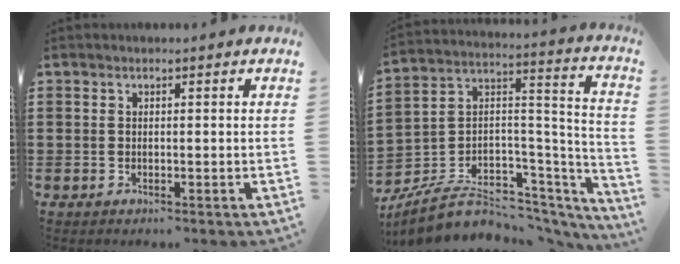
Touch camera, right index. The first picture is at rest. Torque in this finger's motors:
{"motor_torque": [-1.05, -1.08, -1.05, -0.11]}